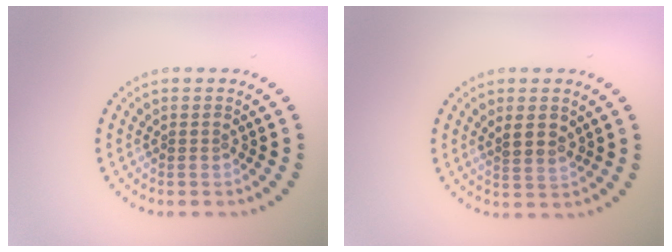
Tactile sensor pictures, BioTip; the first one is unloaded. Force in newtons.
{"total": 1.6, "press": 1.4, "slide": 0.9}